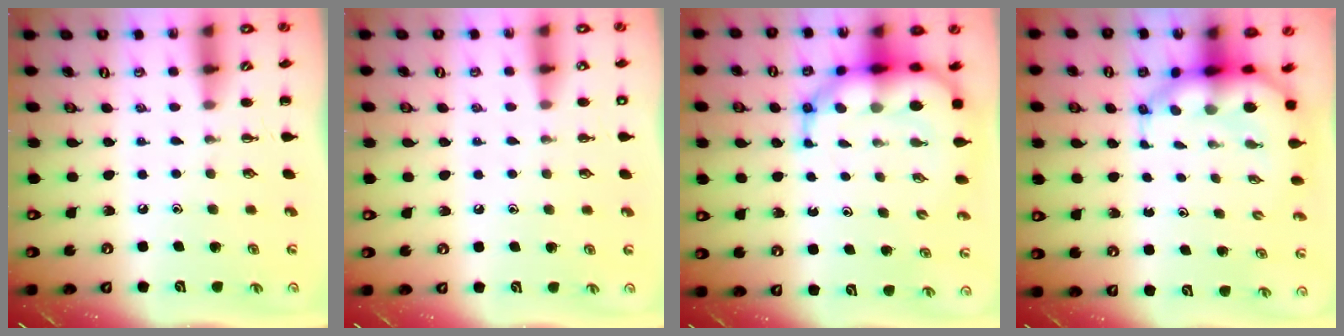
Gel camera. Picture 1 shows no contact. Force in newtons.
{"total": 2.6, "press": 2.1, "slide": 1.6}
{"total": 11.1, "press": 10.7, "slide": 3.1}
{"total": 7.4, "press": 7.1, "slide": 1.9}